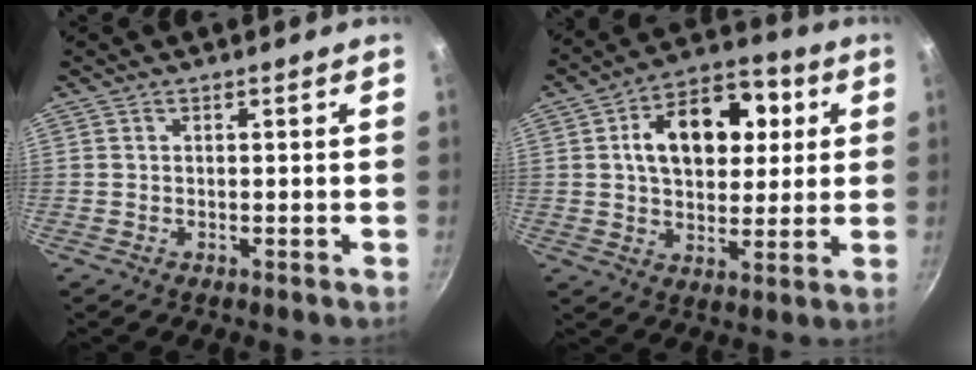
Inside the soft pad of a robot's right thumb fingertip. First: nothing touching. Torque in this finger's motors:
{"motor_torque": [1.45, 2.12, 0.10, -0.03, 0.11]}